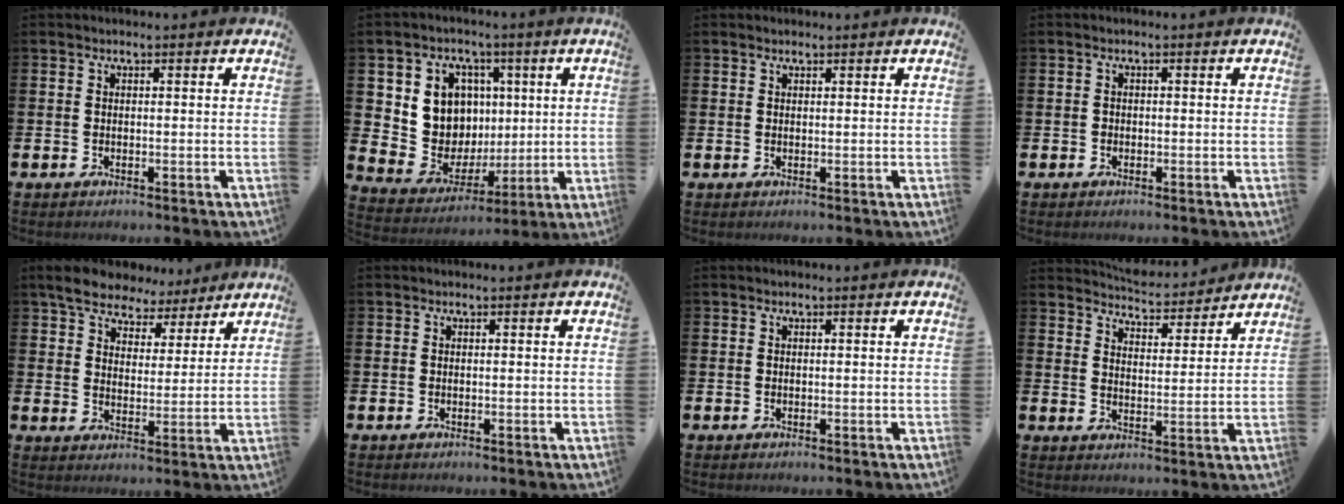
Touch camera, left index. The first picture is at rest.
{"total": 8.6, "force": [3.1, 7.7, 2.2], "torque": [-0.098, -0.024, 0.062]}
{"total": 0.8, "force": [0.7, 0.3, 0.1], "torque": [0.006, -0.002, 0.011]}
{"total": 0.6, "force": [-0.3, 0.5, 0.1], "torque": [-0.011, 0.007, -0.006]}
{"total": 6.9, "force": [6.2, 2.7, 1.6], "torque": [-0.052, -0.032, 0.108]}
{"total": 0.0}
{"total": 0.0}
{"total": 5.1, "force": [5.0, 0.7, -0.1], "torque": [-0.010, -0.043, 0.087]}